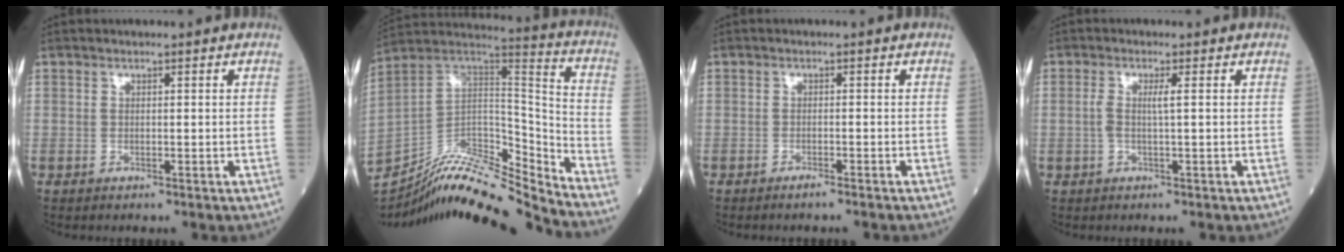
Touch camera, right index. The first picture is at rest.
{"total": 19.4, "force": [-18.6, 0.9, 5.5], "torque": [-0.097, 0.043, -0.314]}
{"total": 1.6, "force": [-1.3, -0.1, 0.8], "torque": [-0.014, -0.001, -0.018]}
{"total": 2.2, "force": [0.2, 0.0, 2.2], "torque": [-0.051, 0.002, 0.001]}